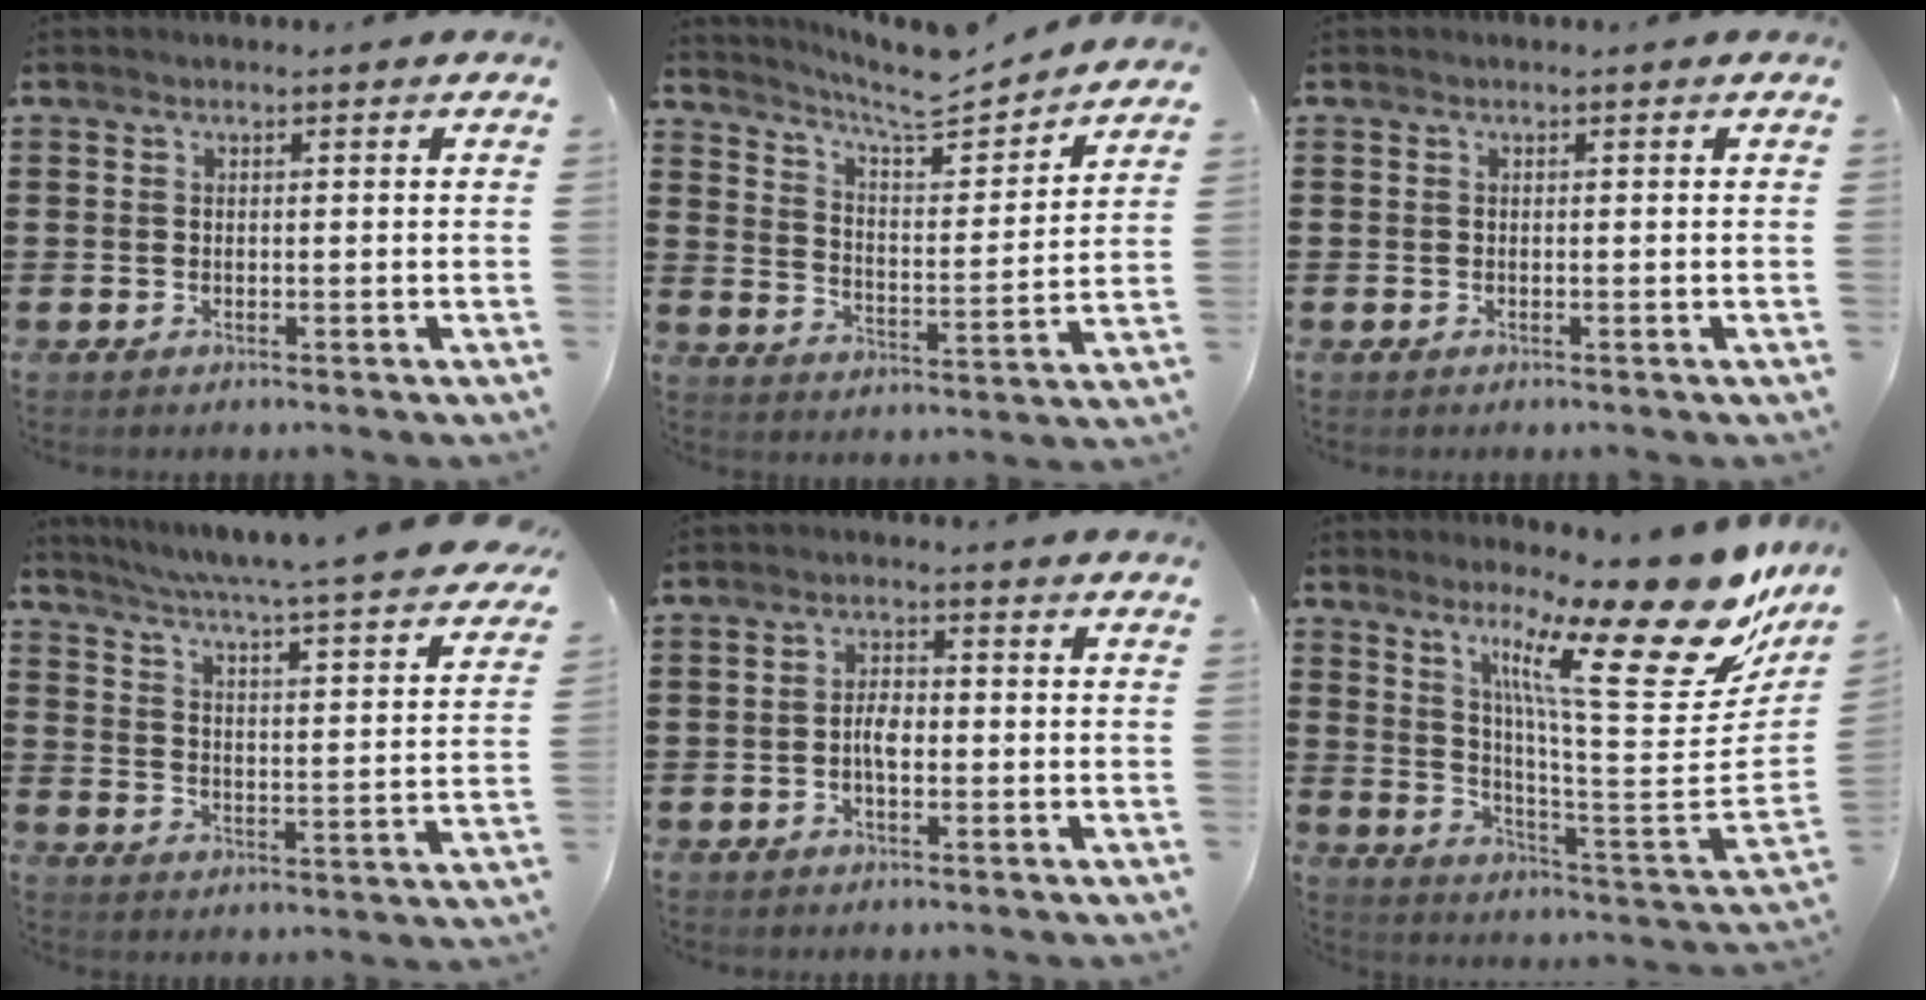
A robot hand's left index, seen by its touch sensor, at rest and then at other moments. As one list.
[{"total": 6.7, "force": [6.3, 0.4, 2.4], "torque": [-0.068, -0.050, 0.102]}, {"total": 0.0}, {"total": 4.6, "force": [3.8, -1.0, 2.4], "torque": [-0.065, -0.046, 0.052]}, {"total": 3.1, "force": [-1.0, 1.4, 2.7], "torque": [-0.057, 0.002, -0.021]}, {"total": 19.3, "force": [11.8, 2.9, 15.1], "torque": [-0.248, -0.087, 0.181]}]